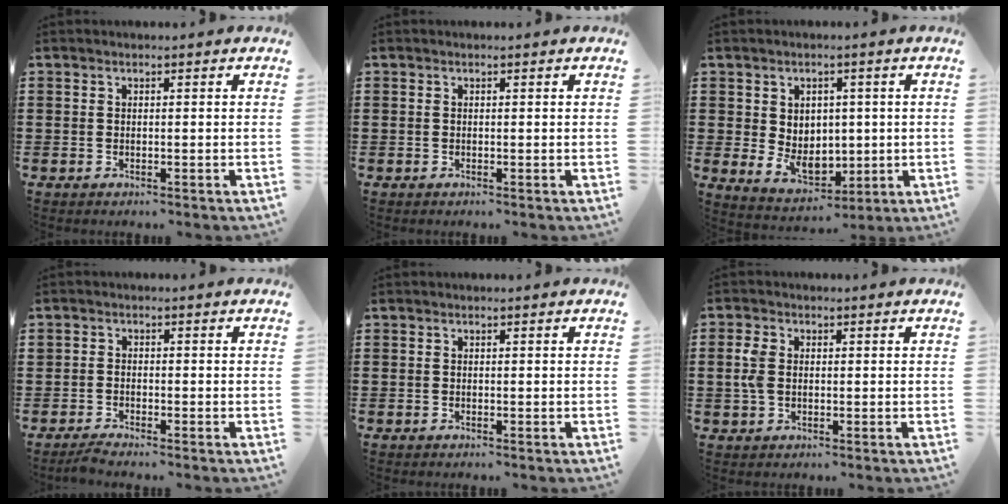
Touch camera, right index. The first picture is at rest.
{"total": 0.0}
{"total": 5.5, "force": [0.3, 4.8, 2.7], "torque": [-0.048, 0.009, 0.006]}
{"total": 1.4, "force": [-1.4, 0.1, 0.2], "torque": [-0.007, 0.001, -0.027]}
{"total": 0.0}
{"total": 3.3, "force": [0.3, 2.2, 2.5], "torque": [-0.067, 0.003, -0.001]}